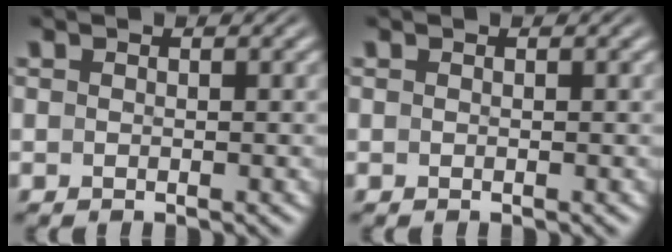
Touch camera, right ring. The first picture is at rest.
{"total": 0.0}